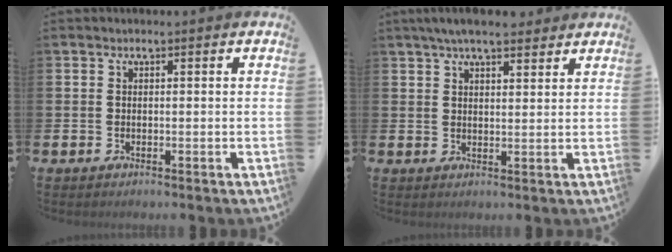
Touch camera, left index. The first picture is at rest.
{"total": 4.7, "force": [4.2, 1.0, 1.8], "torque": [-0.045, -0.006, 0.077]}